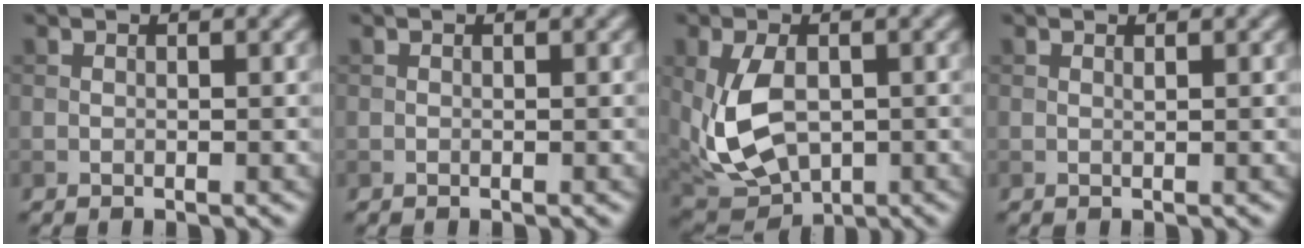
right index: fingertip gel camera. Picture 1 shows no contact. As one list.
[{"total": 0.0}, {"total": 7.5, "force": [-0.4, 4.7, 5.8], "torque": [-0.130, -0.010, 0.000]}, {"total": 0.0}]